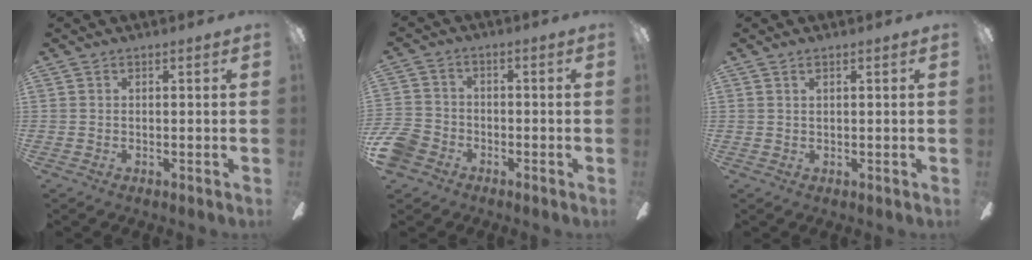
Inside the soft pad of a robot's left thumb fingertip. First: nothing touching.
{"total": 7.3, "force": [-3.8, 5.4, 3.0], "torque": [-0.083, 0.023, -0.074]}
{"total": 1.0, "force": [0.5, 0.3, 0.8], "torque": [-0.018, 0.002, 0.009]}